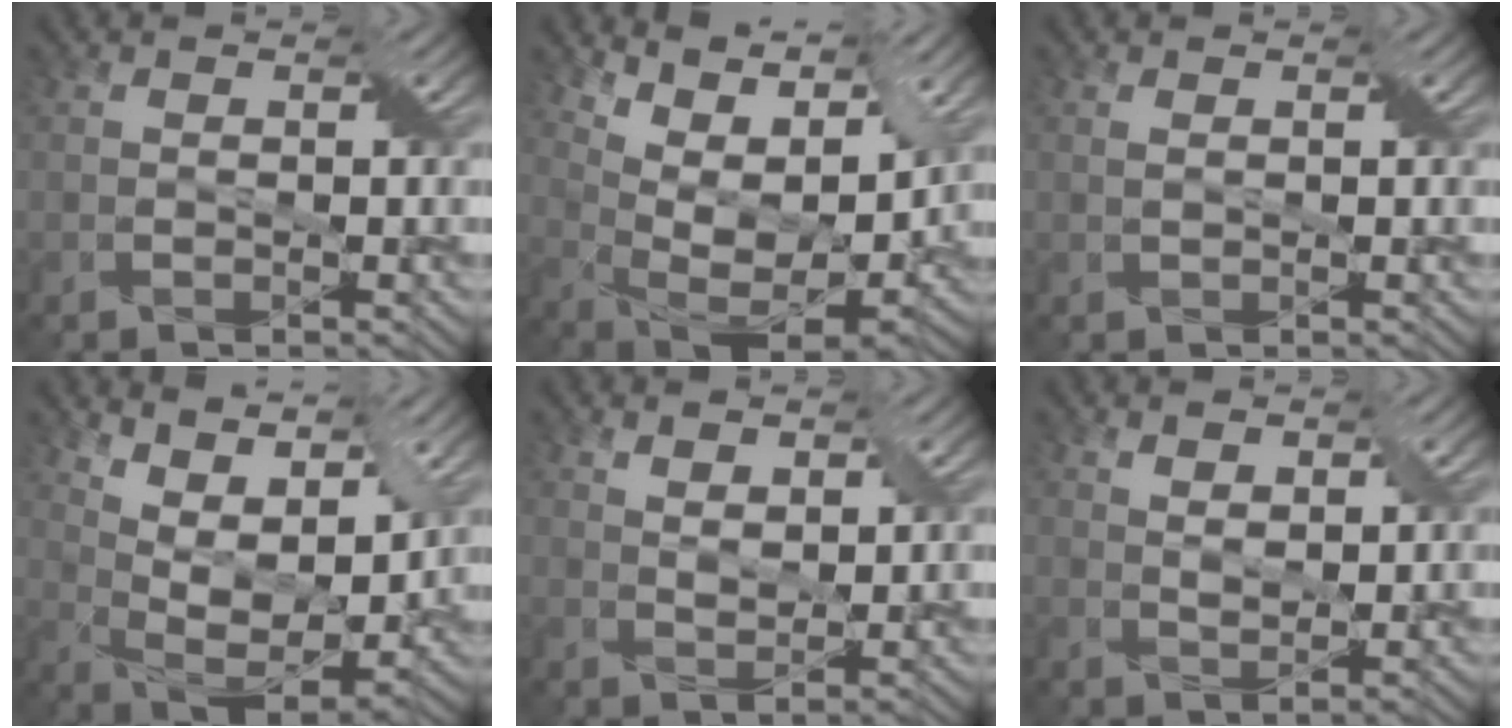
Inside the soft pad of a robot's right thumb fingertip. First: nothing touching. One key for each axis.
{"total": 12.6, "fx": 7.8, "fy": 4.8, "fz": 8.7, "tx": -0.176, "ty": 0.009, "tz": 0.127}
{"total": 0.7, "fx": 0.3, "fy": 0.3, "fz": 0.5, "tx": -0.015, "ty": 0.003, "tz": 0.007}
{"total": 11.4, "fx": 7.1, "fy": 4.4, "fz": 7.8, "tx": -0.169, "ty": 0.004, "tz": 0.117}
{"total": 2.9, "fx": 1.8, "fy": 1.3, "fz": 1.8, "tx": -0.038, "ty": -0.007, "tz": 0.036}
{"total": 2.5, "fx": 1.4, "fy": 1.1, "fz": 1.7, "tx": -0.033, "ty": -0.005, "tz": 0.031}